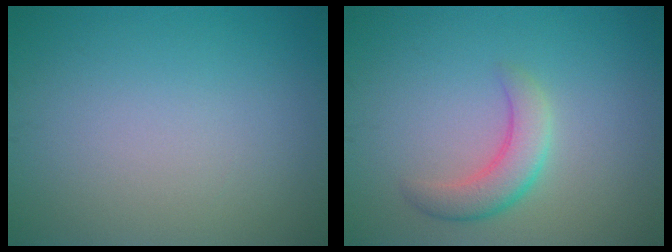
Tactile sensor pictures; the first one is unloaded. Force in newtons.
{"total": 3.2, "press": 3.2, "slide": 0.2}